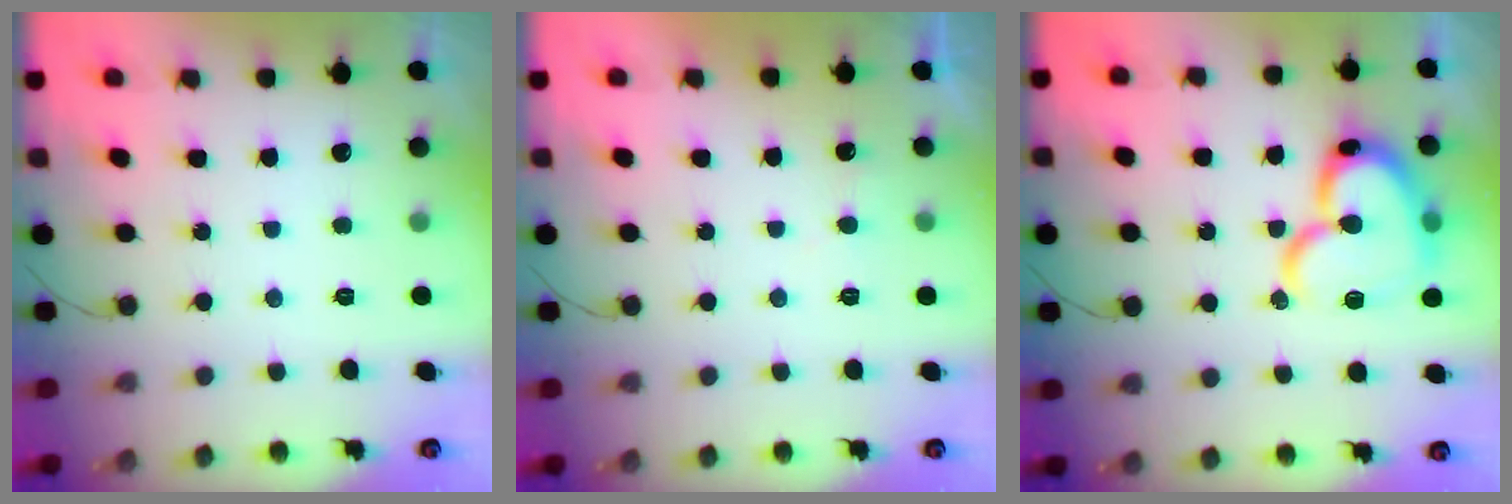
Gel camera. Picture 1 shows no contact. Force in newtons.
{"total": 5.0, "press": 5.0, "slide": 0.3}
{"total": 20.4, "press": 20.2, "slide": 2.2}